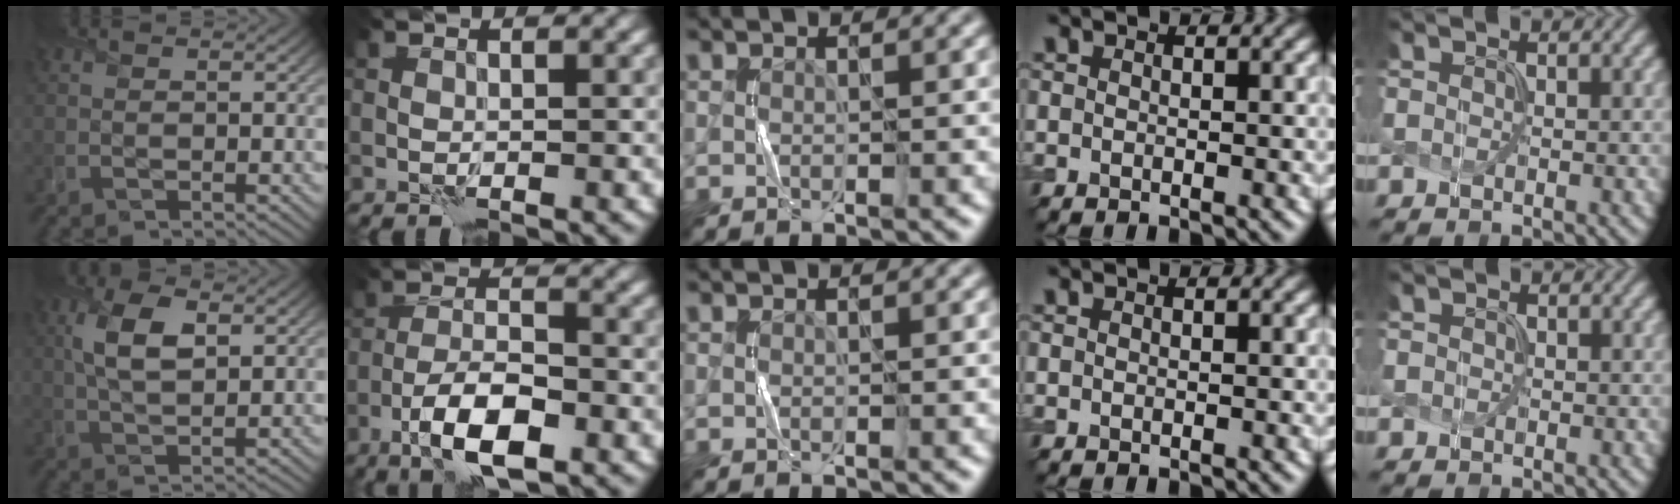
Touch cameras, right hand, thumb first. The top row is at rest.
{"thumb": {"total": 6.2, "force": [1.8, 3.0, 5.1], "torque": [-0.117, 0.007, 0.034]}, "index": {"total": 7.1, "force": [-3.6, 2.4, 5.6], "torque": [-0.101, 0.005, -0.069]}, "little": {"total": 0.5, "force": [-0.1, -0.1, -0.5], "torque": [0.008, 0.001, 0.005]}}